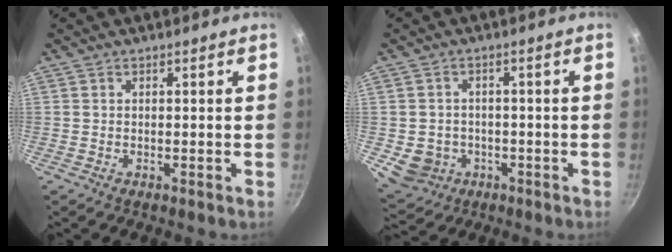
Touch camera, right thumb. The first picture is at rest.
{"total": 7.4, "force": [-1.9, 6.4, 3.0], "torque": [-0.034, 0.017, -0.012]}